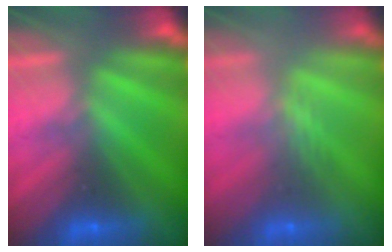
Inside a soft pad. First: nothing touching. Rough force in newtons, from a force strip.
{"total": 2.4}